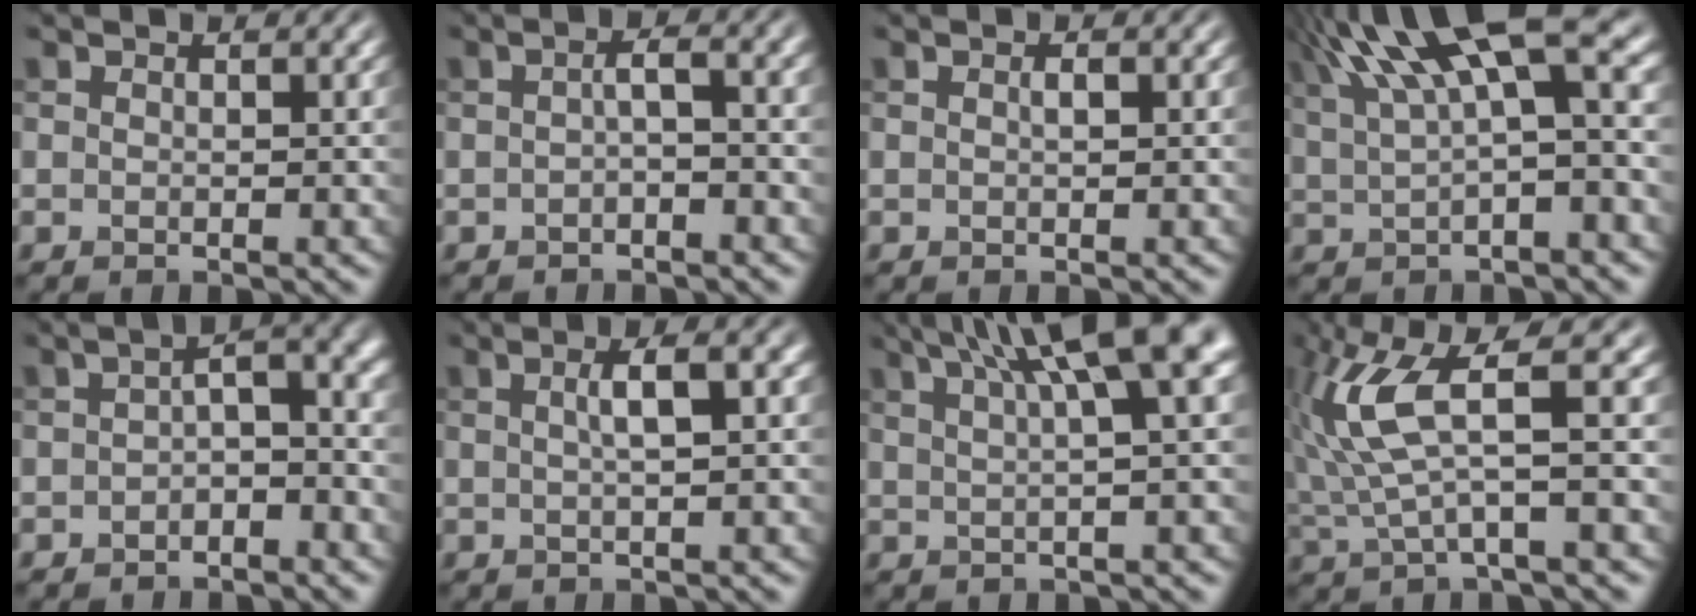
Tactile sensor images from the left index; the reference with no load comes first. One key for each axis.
{"total": 1.9, "fx": -0.6, "fy": 0.4, "fz": 1.8, "tx": -0.033, "ty": 0.008, "tz": -0.014}
{"total": 0.6, "fx": 0.0, "fy": 0.2, "fz": 0.6, "tx": -0.013, "ty": 0.002, "tz": -0.001}
{"total": 10.1, "fx": 4.5, "fy": 2.7, "fz": 8.6, "tx": -0.162, "ty": 0.030, "tz": 0.077}
{"total": 4.1, "fx": -0.7, "fy": 1.6, "fz": 3.7, "tx": -0.051, "ty": 0.011, "tz": -0.021}
{"total": 3.4, "fx": 0.4, "fy": 0.9, "fz": 3.2, "tx": -0.046, "ty": 0.016, "tz": 0.001}
{"total": 10.5, "fx": 4.7, "fy": 2.6, "fz": 9.0, "tx": -0.092, "ty": 0.038, "tz": 0.060}
{"total": 6.5, "fx": 1.2, "fy": 1.3, "fz": 6.2, "tx": -0.150, "ty": 0.008, "tz": 0.024}